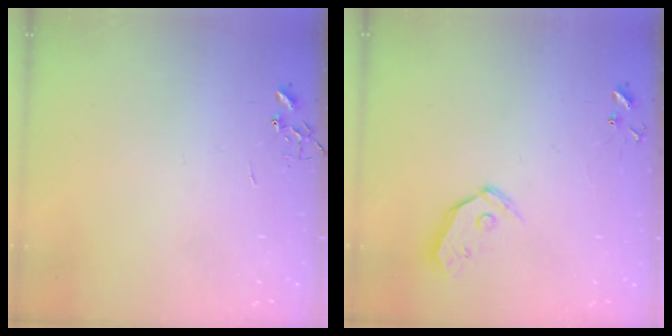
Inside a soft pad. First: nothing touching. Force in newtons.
{"total": 7.7, "press": 7.6, "slide": 0.9}